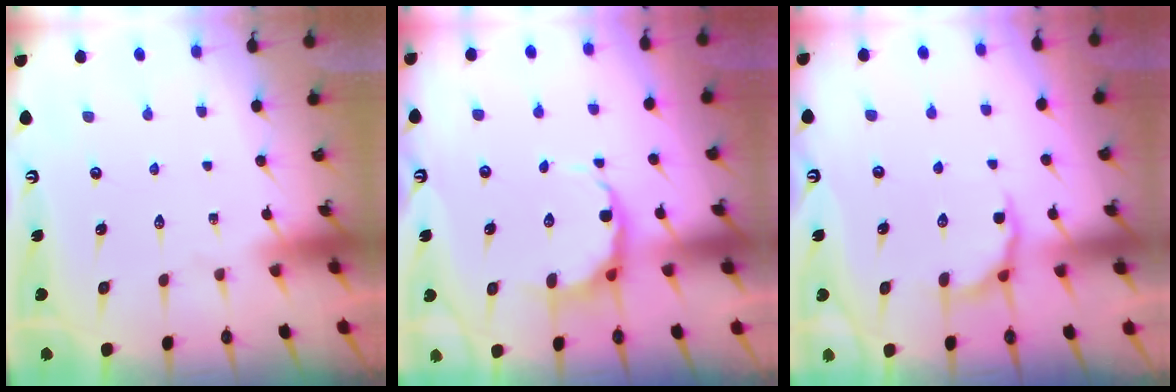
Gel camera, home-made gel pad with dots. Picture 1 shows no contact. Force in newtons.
{"total": 6.7, "press": 6.3, "slide": 2.4}
{"total": 4.8, "press": 4.1, "slide": 2.4}